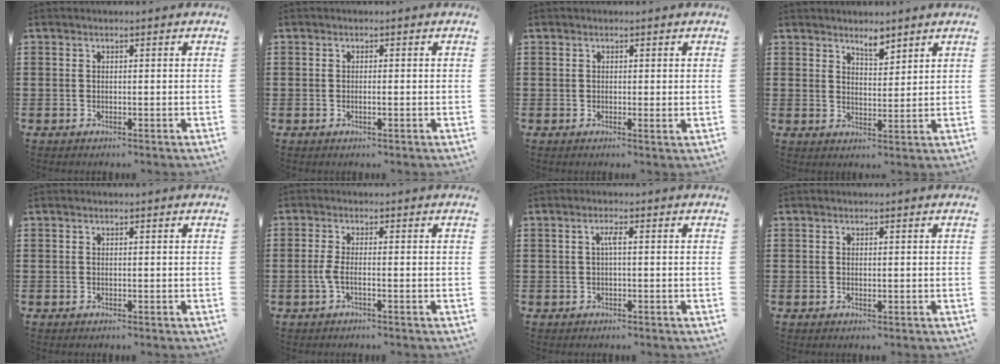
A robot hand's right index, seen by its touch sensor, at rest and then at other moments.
{"total": 0.9, "force": [-0.3, 0.0, 0.8], "torque": [-0.014, -0.003, -0.005]}
{"total": 0.6, "force": [0.3, 0.2, 0.5], "torque": [-0.010, 0.001, 0.006]}
{"total": 3.4, "force": [3.0, 1.0, 1.1], "torque": [-0.021, -0.003, 0.055]}
{"total": 0.0}
{"total": 2.6, "force": [-1.0, 0.4, 2.3], "torque": [-0.064, -0.008, -0.026]}
{"total": 1.8, "force": [-0.1, 0.2, 1.8], "torque": [-0.036, 0.000, -0.003]}
{"total": 0.6, "force": [0.0, 0.2, 0.5], "torque": [-0.010, -0.002, 0.001]}